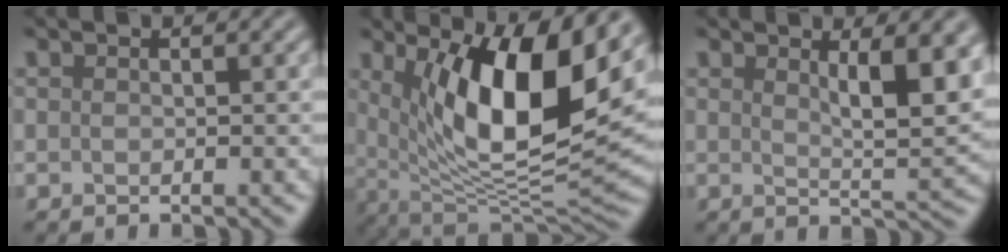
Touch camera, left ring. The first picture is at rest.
{"total": 11.8, "force": [3.9, 3.8, 10.5], "torque": [-0.165, -0.015, 0.070]}
{"total": 5.8, "force": [2.0, 1.5, 5.2], "torque": [-0.071, -0.009, 0.035]}